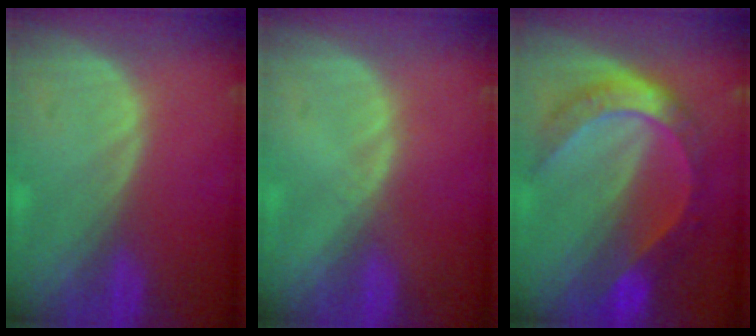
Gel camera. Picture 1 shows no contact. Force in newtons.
{"total": 0.7, "press": 0.5, "slide": 0.4}
{"total": 8.3, "press": 8.2, "slide": 0.8}